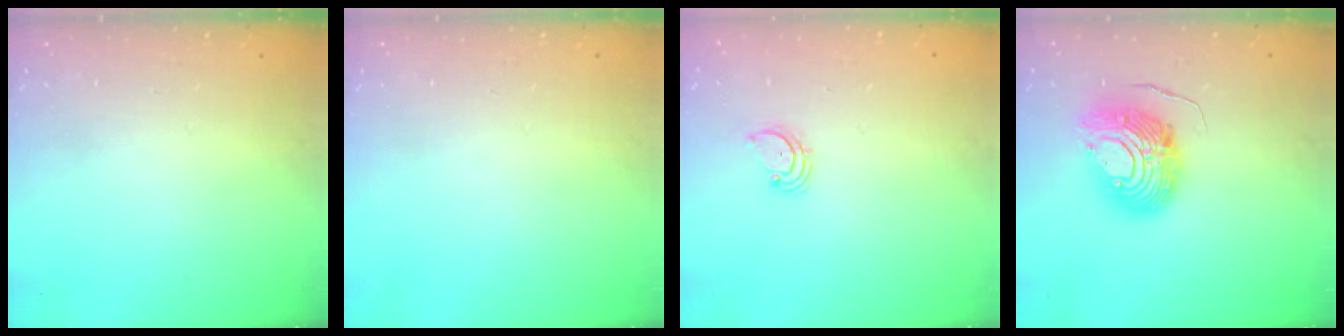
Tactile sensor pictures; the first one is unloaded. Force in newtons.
{"total": 0.0}
{"total": 1.7, "press": 1.6, "slide": 0.2}
{"total": 12.2, "press": 12.2, "slide": 1.2}